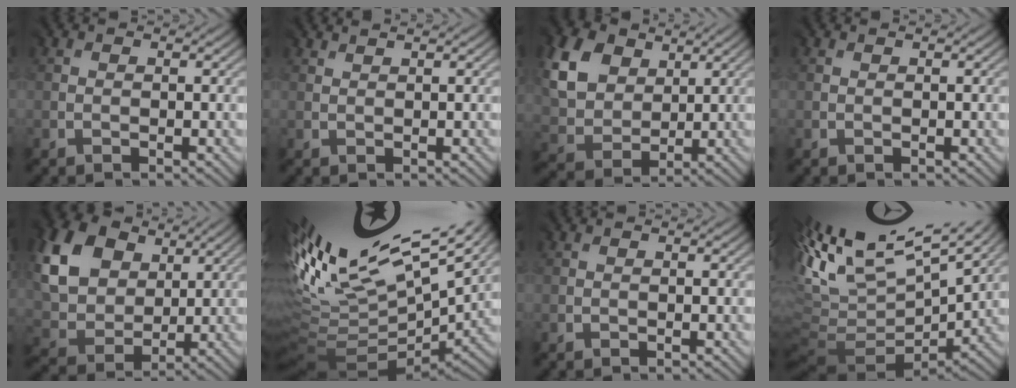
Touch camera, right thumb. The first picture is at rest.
{"total": 1.0, "force": [0.9, -0.4, -0.4], "torque": [0.001, 0.002, 0.022]}
{"total": 9.6, "force": [4.3, 7.1, 4.8], "torque": [-0.159, 0.010, 0.089]}
{"total": 0.0}
{"total": 18.9, "force": [8.9, 14.5, 8.3], "torque": [-0.260, 0.022, 0.195]}
{"total": 16.0, "force": [7.1, 6.7, 12.7], "torque": [-0.249, 0.018, 0.157]}
{"total": 0.0}
{"total": 12.6, "force": [5.1, 6.0, 9.8], "torque": [-0.209, 0.016, 0.135]}